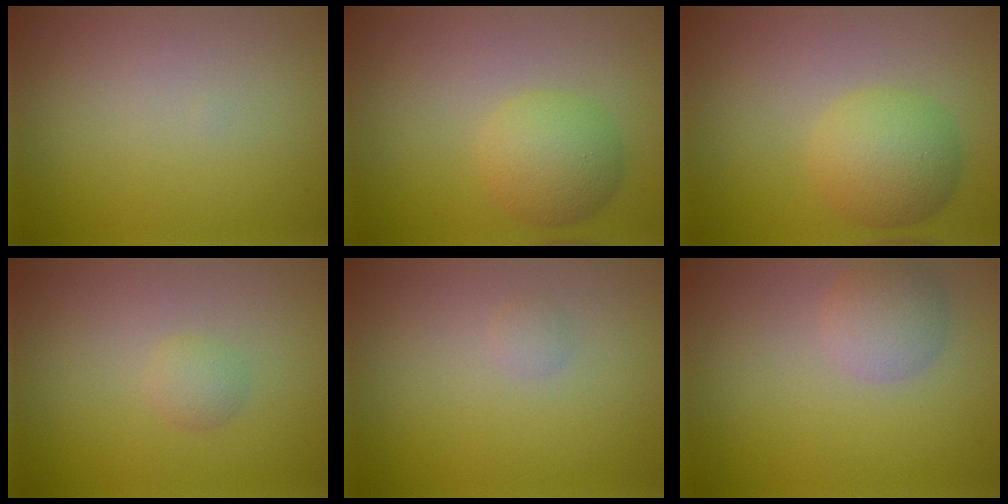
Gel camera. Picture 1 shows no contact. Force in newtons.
{"total": 4.0, "press": 4.0, "slide": 0.1}
{"total": 4.6, "press": 4.6, "slide": 0.1}
{"total": 1.2, "press": 1.2, "slide": 0.0}
{"total": 0.7, "press": 0.7, "slide": 0.0}
{"total": 2.7, "press": 2.7, "slide": 0.1}